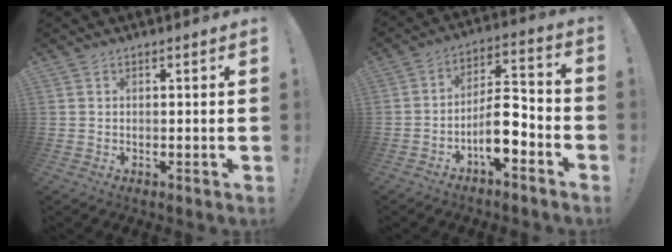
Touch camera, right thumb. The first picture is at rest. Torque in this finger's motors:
{"motor_torque": [1.19, 1.33, 1.10, -1.14, 0.02]}